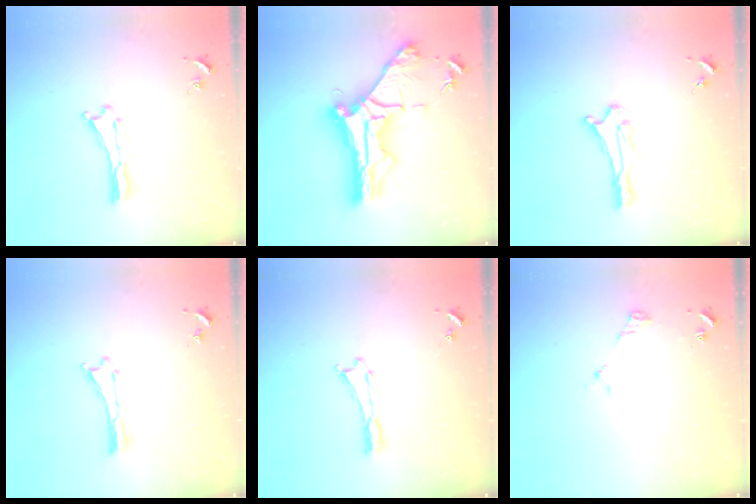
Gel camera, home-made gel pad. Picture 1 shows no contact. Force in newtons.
{"total": 12.1, "press": 12.0, "slide": 1.1}
{"total": 2.9, "press": 2.8, "slide": 0.7}
{"total": 0.0}
{"total": 0.0}
{"total": 2.5, "press": 2.5, "slide": 0.3}